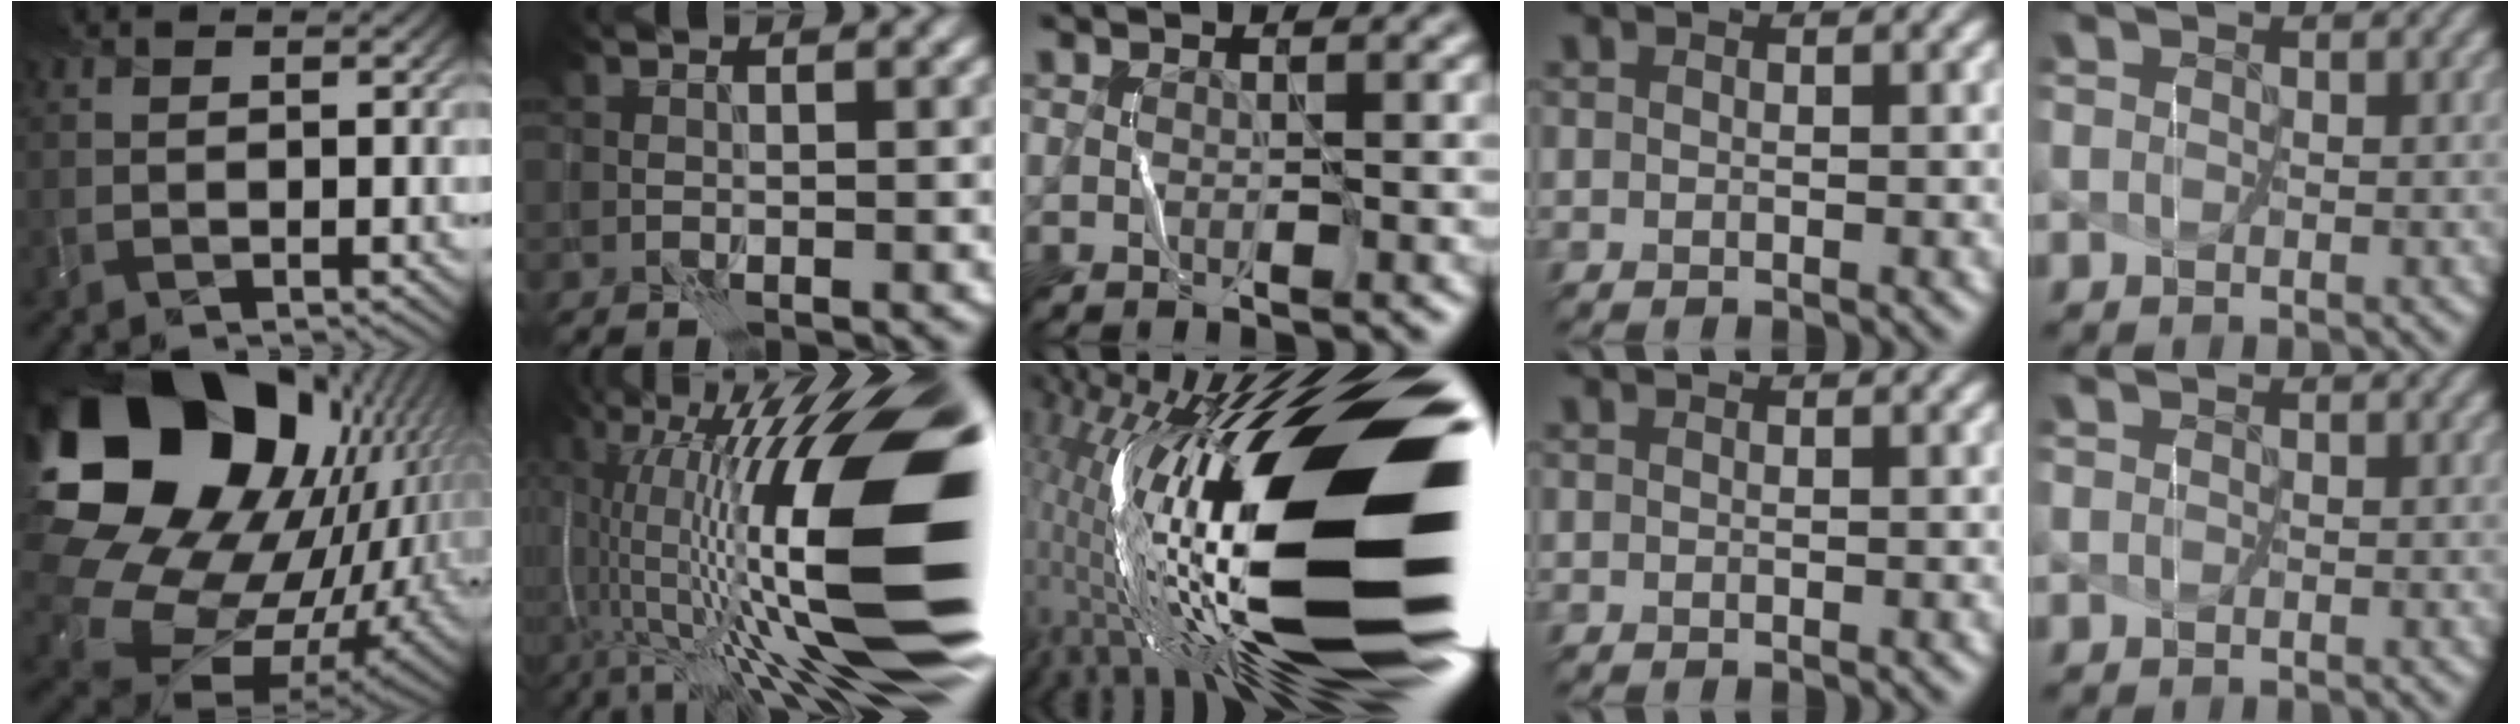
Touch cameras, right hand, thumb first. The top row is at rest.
{"thumb": {"total": 23.4, "force": [6.5, 17.9, 13.7], "torque": [-0.320, -0.024, 0.150]}, "index": {"total": 20.4, "force": [-0.9, 5.9, 19.5], "torque": [-0.322, 0.031, -0.026]}, "middle": {"total": 21.6, "force": [-0.6, 7.1, 20.4], "torque": [-0.355, 0.015, -0.031]}}